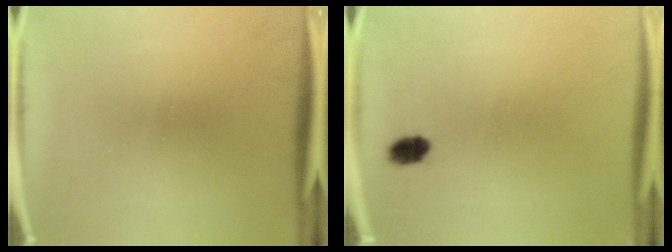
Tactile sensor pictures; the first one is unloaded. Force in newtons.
{"total": 2.9}